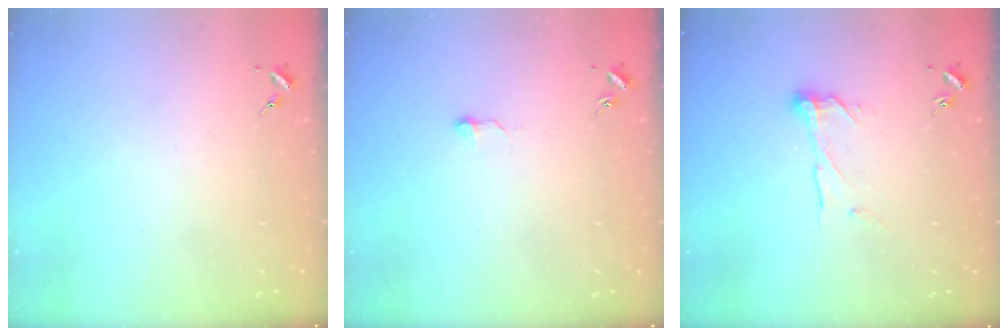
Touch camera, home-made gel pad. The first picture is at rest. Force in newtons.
{"total": 4.1, "press": 4.1, "slide": 0.5}
{"total": 9.0, "press": 9.0, "slide": 0.4}